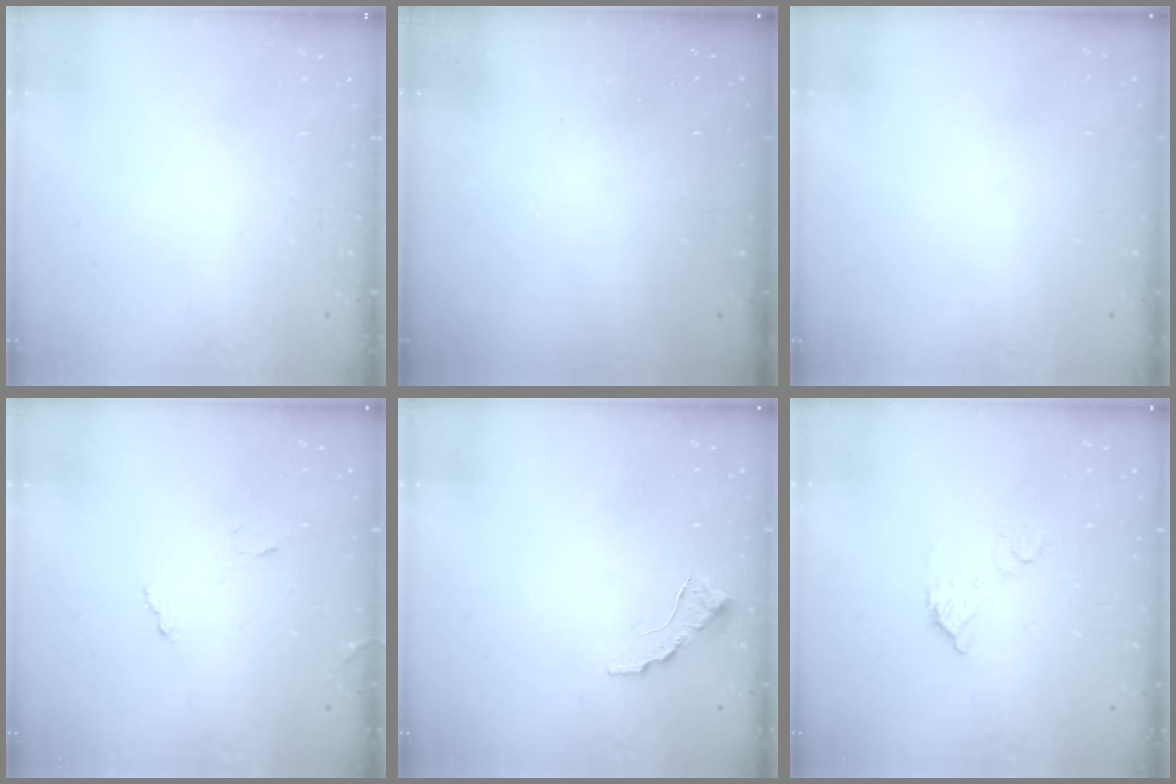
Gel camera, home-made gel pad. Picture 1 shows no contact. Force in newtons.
{"total": 2.9, "press": 2.9, "slide": 0.3}
{"total": 3.0, "press": 3.0, "slide": 0.1}
{"total": 8.1, "press": 8.1, "slide": 0.6}
{"total": 6.6, "press": 6.5, "slide": 0.5}
{"total": 5.8, "press": 5.8, "slide": 0.2}